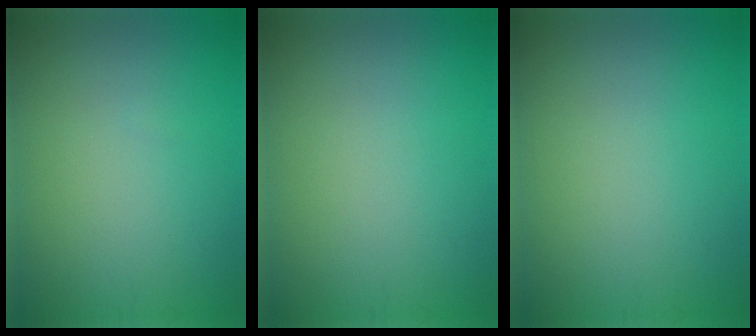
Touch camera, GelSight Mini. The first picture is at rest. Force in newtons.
{"total": 0.0}
{"total": 0.0}